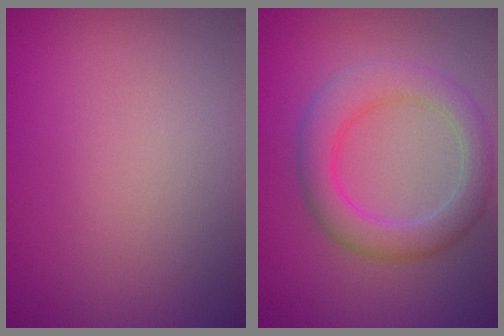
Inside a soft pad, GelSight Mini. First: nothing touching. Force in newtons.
{"total": 4.5, "press": 4.5, "slide": 0.1}